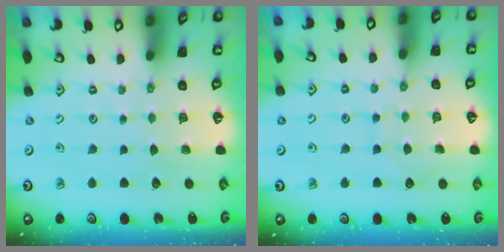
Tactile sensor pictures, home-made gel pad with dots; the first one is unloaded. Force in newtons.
{"total": 4.5, "press": 4.5, "slide": 0.5}